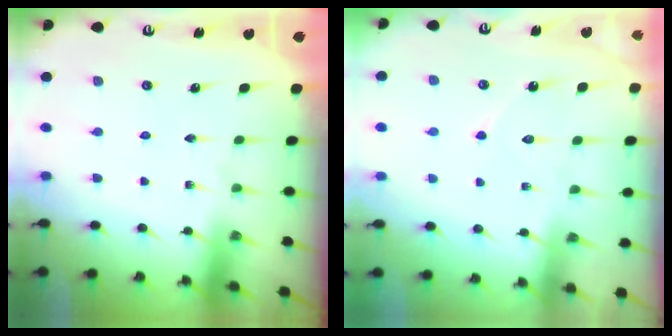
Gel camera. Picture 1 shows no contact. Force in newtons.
{"total": 6.3, "press": 6.3, "slide": 0.6}